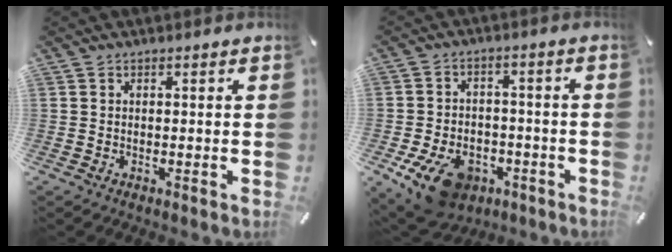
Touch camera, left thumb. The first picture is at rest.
{"total": 12.4, "force": [-6.5, 7.9, 7.0], "torque": [-0.130, 0.040, -0.114]}